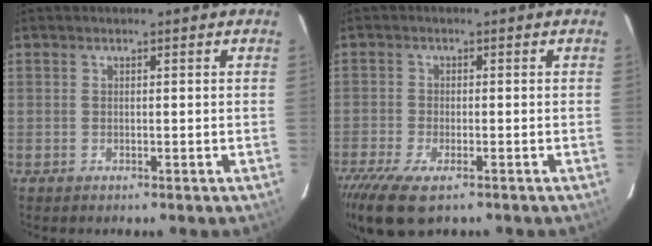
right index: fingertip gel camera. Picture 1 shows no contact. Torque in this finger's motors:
{"motor_torque": [1.16, -0.92, 0.51, 0.11]}